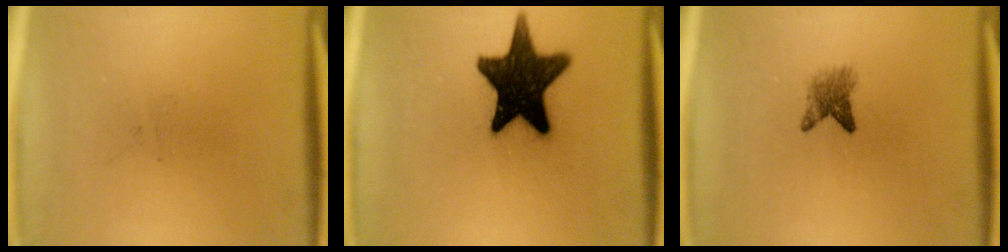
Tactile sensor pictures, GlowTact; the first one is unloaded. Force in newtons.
{"total": 17.0}
{"total": 2.7}